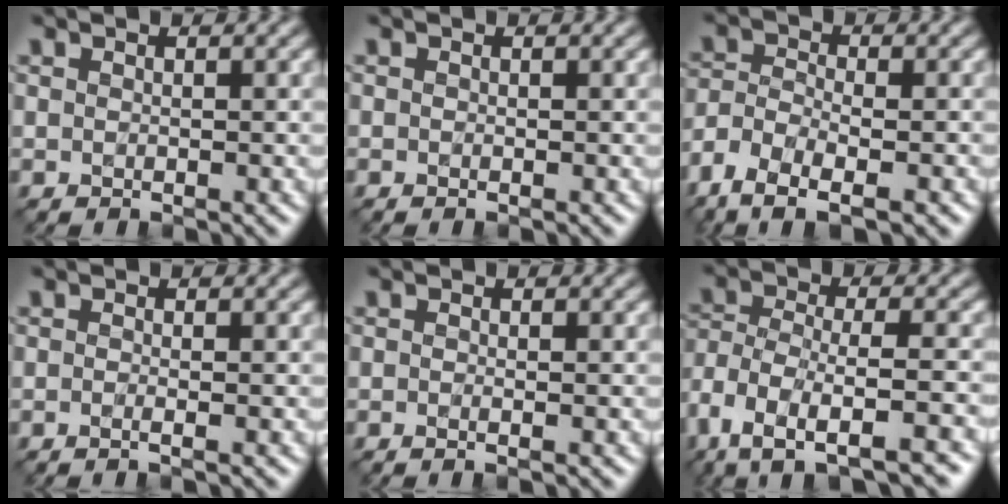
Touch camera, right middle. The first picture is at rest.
{"total": 0.0}
{"total": 7.4, "force": [-5.1, 3.0, 4.4], "torque": [-0.083, -0.016, -0.081]}
{"total": 1.2, "force": [-0.4, 0.5, 1.1], "torque": [-0.011, -0.012, -0.017]}
{"total": 1.0, "force": [-0.3, 0.4, 0.9], "torque": [-0.012, -0.011, -0.010]}
{"total": 9.1, "force": [-5.8, 3.8, 6.0], "torque": [-0.112, 0.007, -0.097]}